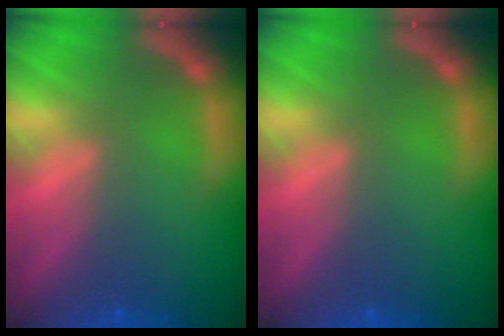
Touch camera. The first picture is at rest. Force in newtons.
{"total": 0.0}